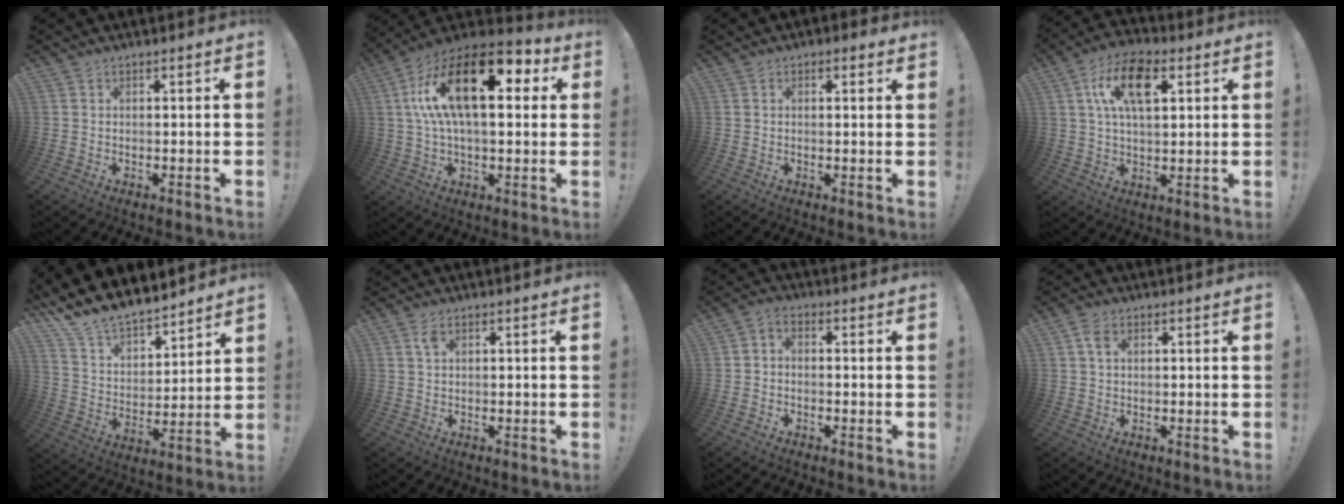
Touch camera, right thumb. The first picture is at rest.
{"total": 22.2, "force": [6.0, 9.6, 19.2], "torque": [-0.340, -0.022, 0.094]}
{"total": 1.4, "force": [0.4, 1.2, 0.5], "torque": [0.005, -0.002, 0.005]}
{"total": 14.0, "force": [4.7, 7.3, 11.0], "torque": [-0.178, 0.011, 0.084]}
{"total": 12.5, "force": [11.9, 3.0, 2.2], "torque": [-0.074, -0.106, 0.219]}
{"total": 2.2, "force": [1.0, 0.9, 1.7], "torque": [-0.027, -0.001, 0.016]}
{"total": 2.4, "force": [-1.6, 1.3, 1.2], "torque": [-0.032, 0.007, -0.031]}
{"total": 3.3, "force": [1.4, 1.9, 2.3], "torque": [-0.045, 0.003, 0.025]}